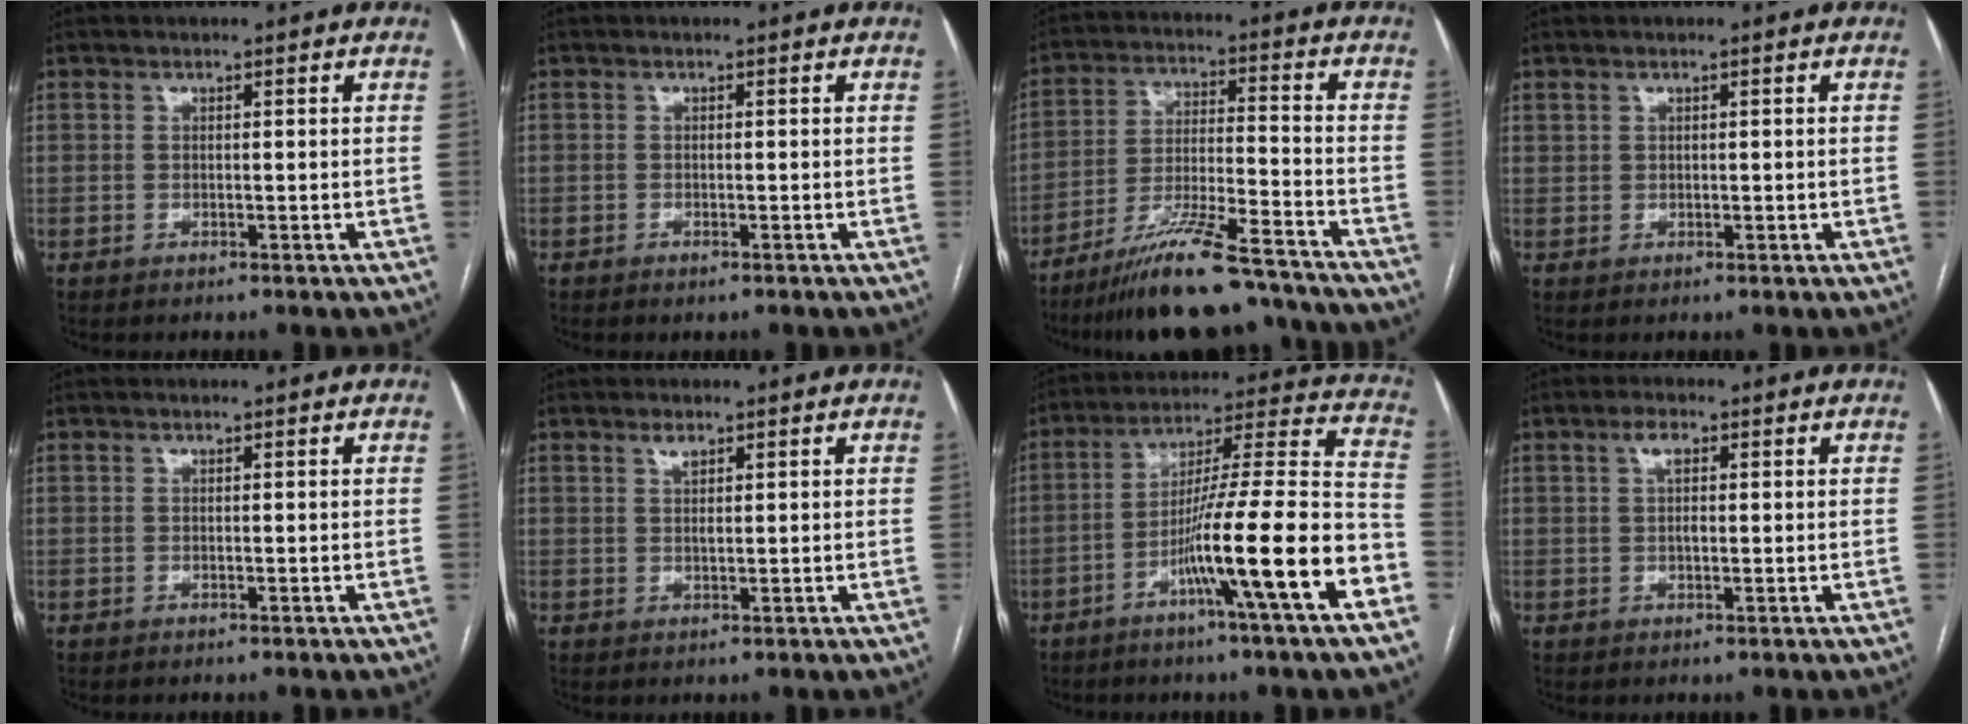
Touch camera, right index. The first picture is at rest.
{"total": 0.7, "force": [-0.5, 0.2, 0.4], "torque": [-0.005, -0.001, -0.005]}
{"total": 15.9, "force": [-13.7, 1.5, 8.0], "torque": [-0.146, -0.004, -0.230]}
{"total": 0.8, "force": [0.5, 0.6, 0.3], "torque": [-0.002, 0.003, 0.013]}
{"total": 0.0}
{"total": 1.6, "force": [1.1, 0.6, 1.1], "torque": [-0.023, 0.002, 0.022]}
{"total": 18.3, "force": [-8.0, -0.9, 16.4], "torque": [-0.254, -0.001, -0.133]}
{"total": 2.5, "force": [0.8, 1.1, 2.1], "torque": [-0.043, 0.009, 0.016]}